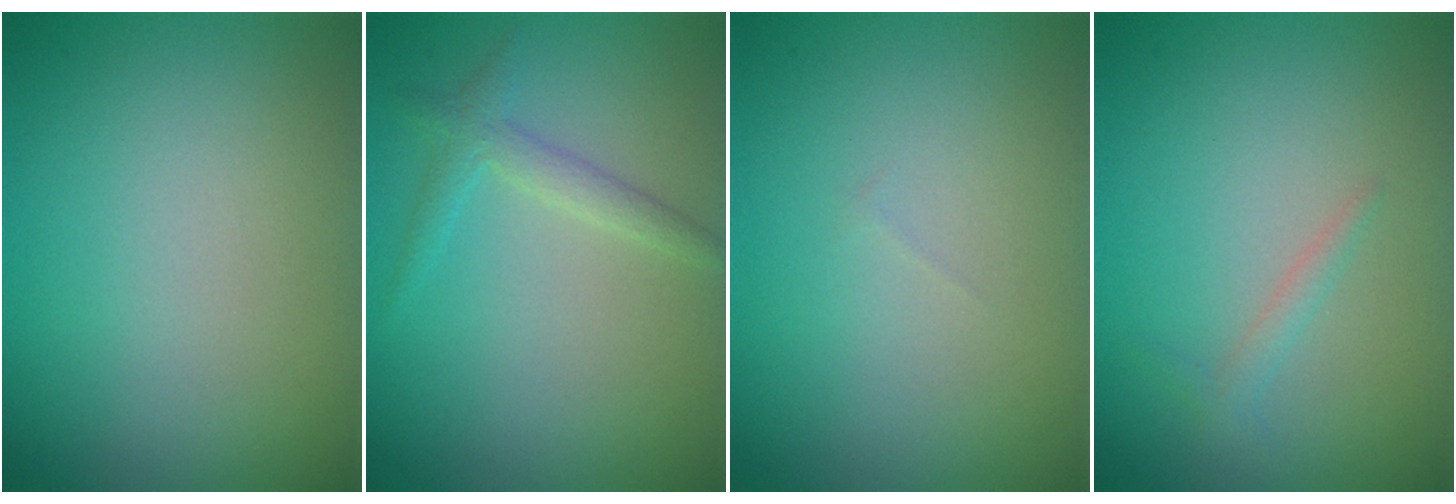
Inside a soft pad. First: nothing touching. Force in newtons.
{"total": 1.9, "press": 1.9, "slide": 0.2}
{"total": 0.0}
{"total": 1.0, "press": 1.0, "slide": 0.1}